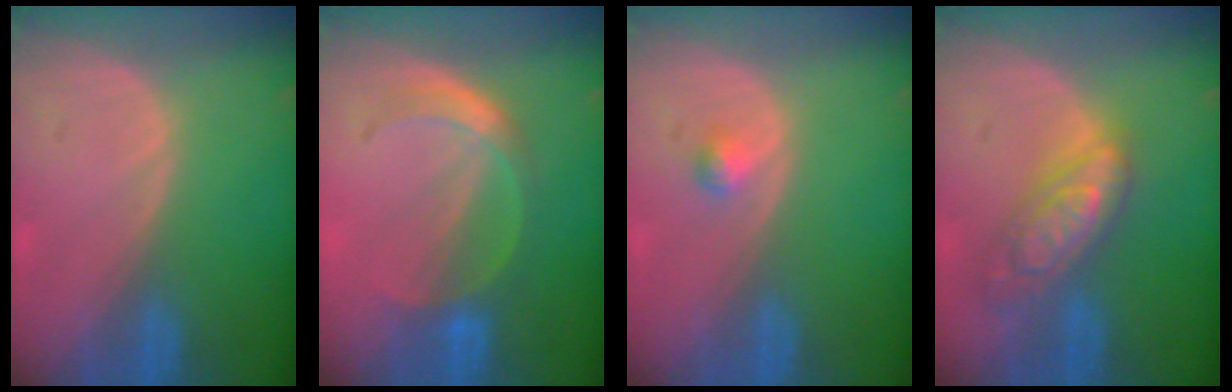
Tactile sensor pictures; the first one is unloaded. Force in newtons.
{"total": 4.8, "press": 4.8, "slide": 0.4}
{"total": 1.3, "press": 1.2, "slide": 0.1}
{"total": 7.2, "press": 7.2, "slide": 0.6}